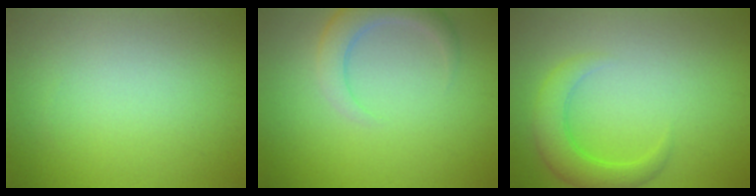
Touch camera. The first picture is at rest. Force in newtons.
{"total": 3.4, "press": 3.4, "slide": 0.3}
{"total": 3.8, "press": 3.8, "slide": 0.3}